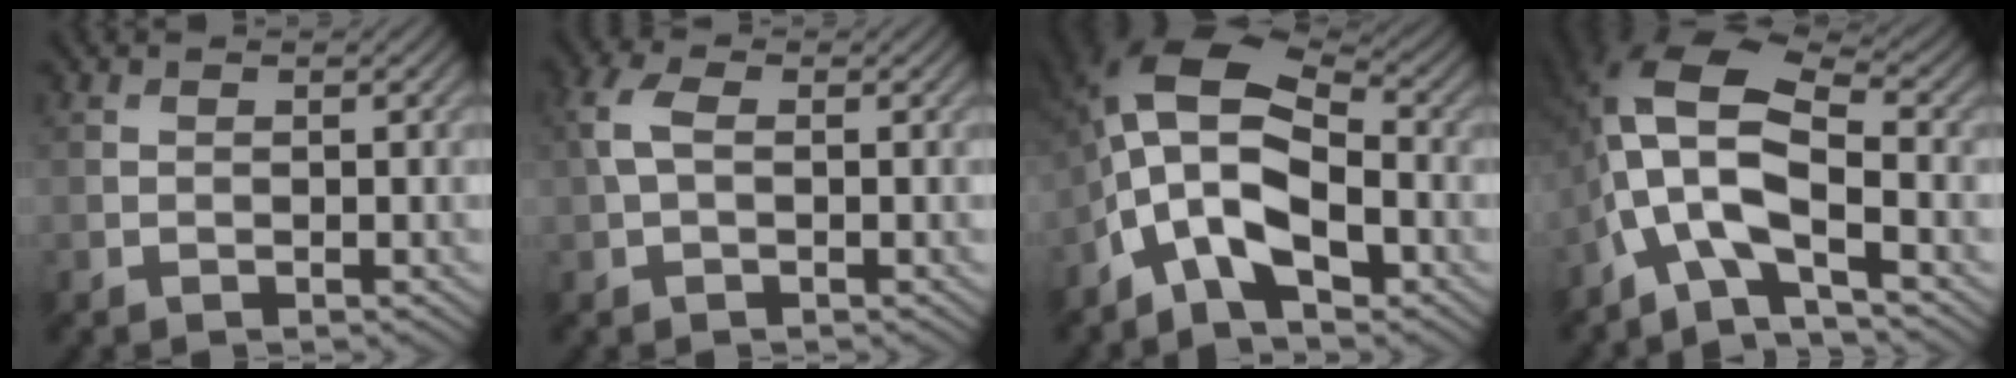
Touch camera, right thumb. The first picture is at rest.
{"total": 3.3, "force": [0.4, 1.8, 2.7], "torque": [-0.071, 0.009, 0.002]}
{"total": 14.2, "force": [-3.2, 7.3, 11.8], "torque": [-0.230, 0.007, -0.072]}
{"total": 11.9, "force": [-2.8, 4.7, 10.5], "torque": [-0.222, 0.008, -0.069]}